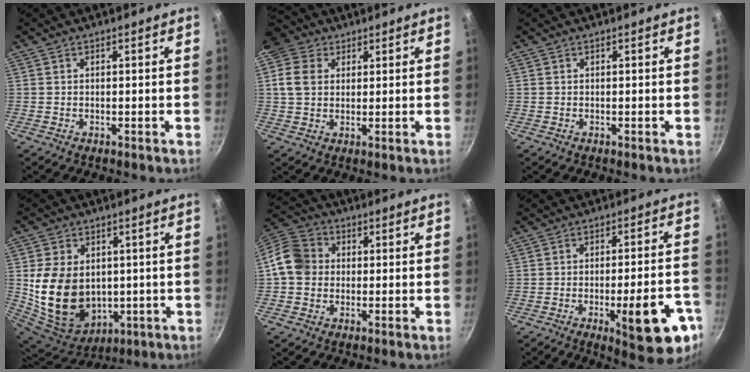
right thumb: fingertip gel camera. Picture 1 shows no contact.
{"total": 7.7, "force": [2.5, 6.0, 4.1], "torque": [-0.054, 0.004, 0.037]}
{"total": 0.0}
{"total": 18.1, "force": [0.4, 13.8, 11.7], "torque": [-0.208, -0.017, 0.031]}
{"total": 9.3, "force": [0.0, 8.0, 4.6], "torque": [-0.058, 0.021, -0.023]}
{"total": 16.5, "force": [-6.8, 5.1, 14.1], "torque": [-0.146, 0.027, -0.083]}